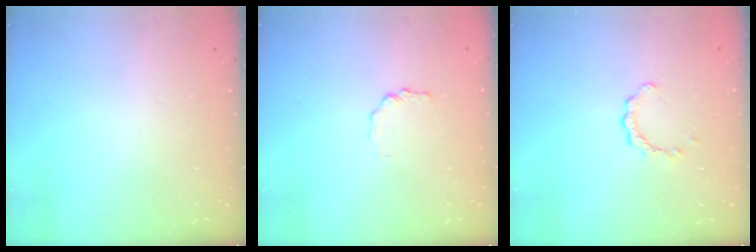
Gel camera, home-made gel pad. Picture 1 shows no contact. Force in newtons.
{"total": 1.8, "press": 1.8, "slide": 0.3}
{"total": 2.2, "press": 2.2, "slide": 0.2}